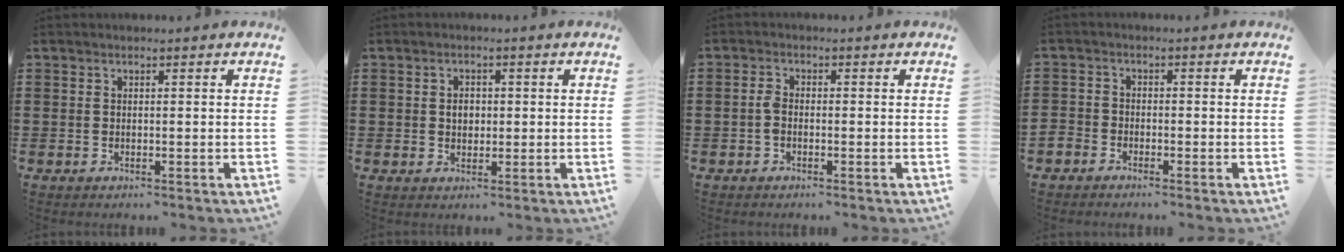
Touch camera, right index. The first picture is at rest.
{"total": 2.1, "force": [0.1, 1.5, 1.4], "torque": [-0.022, 0.003, -0.001]}
{"total": 2.0, "force": [-0.5, 1.0, 1.7], "torque": [-0.049, -0.004, -0.015]}
{"total": 2.1, "force": [-2.0, 0.7, 0.0], "torque": [-0.005, 0.002, -0.043]}